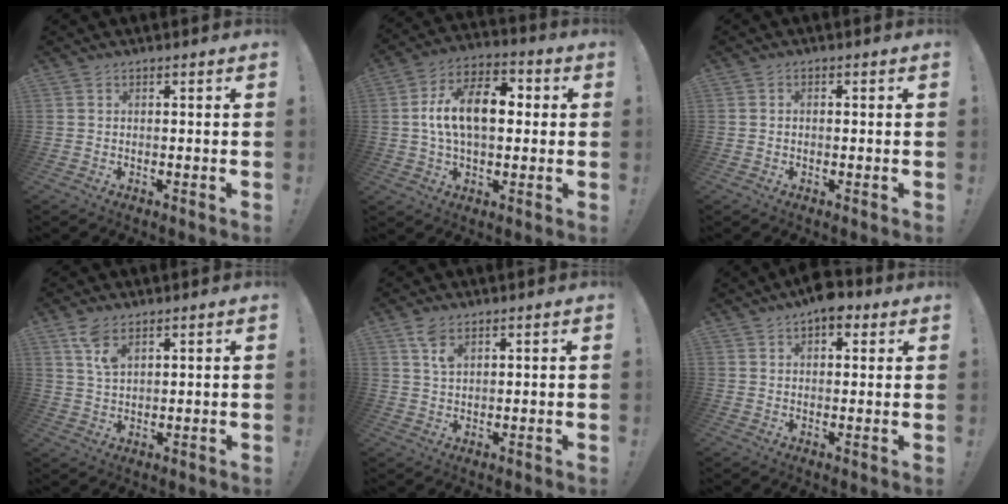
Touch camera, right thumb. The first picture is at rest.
{"total": 16.0, "force": [1.4, 9.1, 13.1], "torque": [-0.233, 0.020, 0.026]}
{"total": 1.0, "force": [-0.6, 0.7, 0.5], "torque": [-0.015, 0.006, -0.009]}
{"total": 6.2, "force": [3.8, 2.8, 4.0], "torque": [-0.070, -0.017, 0.069]}
{"total": 4.5, "force": [2.8, 2.1, 2.9], "torque": [-0.055, -0.009, 0.050]}
{"total": 5.9, "force": [3.6, 3.1, 3.6], "torque": [-0.039, -0.016, 0.059]}